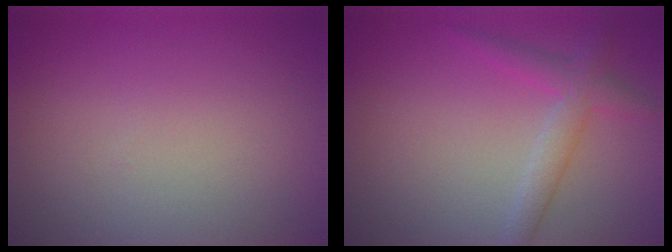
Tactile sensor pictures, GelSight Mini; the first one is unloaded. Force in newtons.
{"total": 2.8, "press": 2.8, "slide": 0.2}